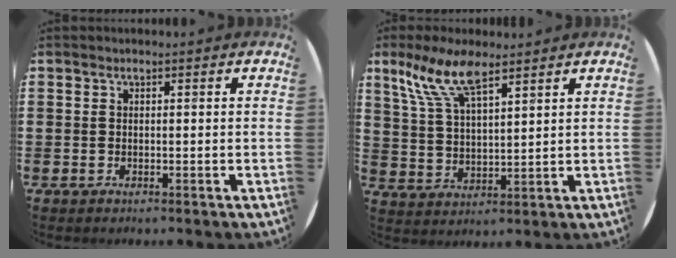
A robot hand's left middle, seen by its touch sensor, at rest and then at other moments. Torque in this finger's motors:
{"motor_torque": [1.40, -0.74, 0.31, 0.21]}